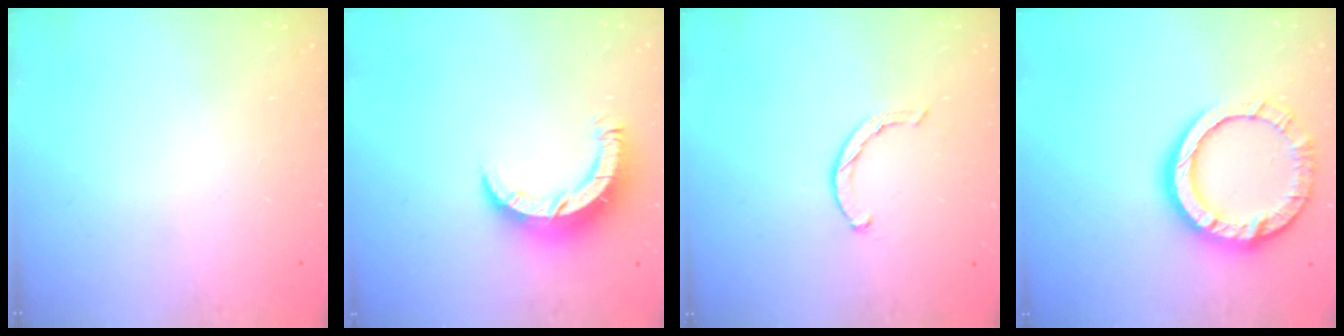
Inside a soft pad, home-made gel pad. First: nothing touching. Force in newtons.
{"total": 9.4, "press": 9.4, "slide": 0.7}
{"total": 2.3, "press": 2.3, "slide": 0.4}
{"total": 16.2, "press": 16.2, "slide": 1.4}